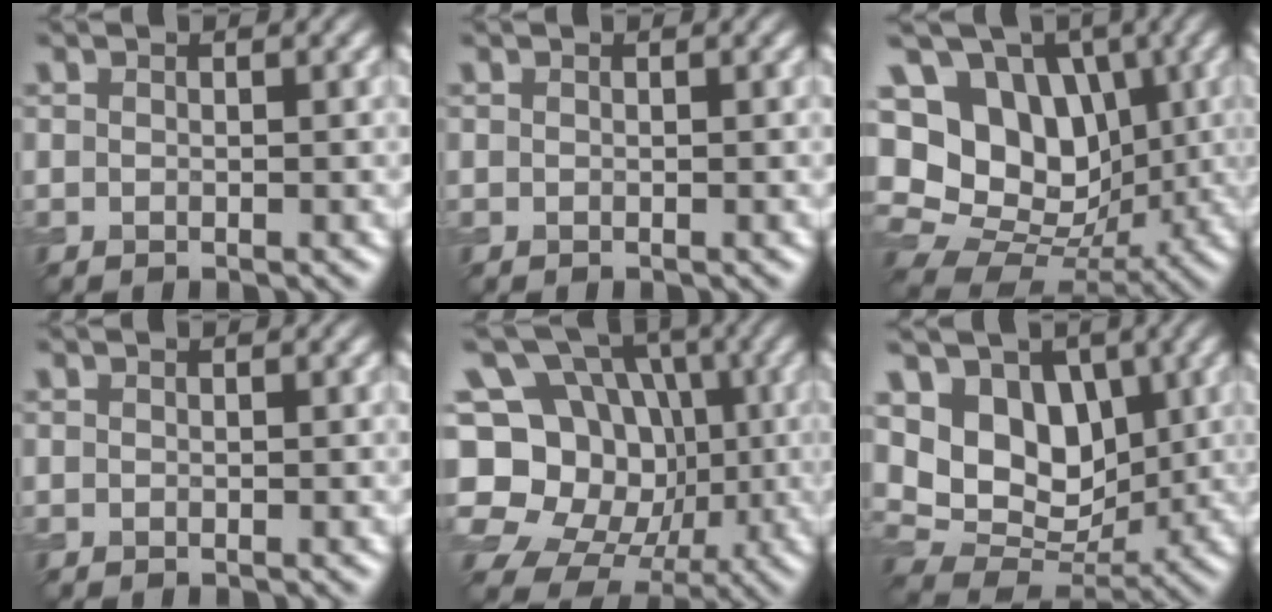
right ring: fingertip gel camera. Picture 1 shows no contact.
{"total": 0.0}
{"total": 13.3, "force": [3.0, 10.5, 7.6], "torque": [-0.153, 0.043, 0.035]}
{"total": 0.0}
{"total": 16.9, "force": [-1.3, 14.6, 8.5], "torque": [-0.190, 0.031, -0.041]}
{"total": 7.9, "force": [2.6, 5.9, 4.6], "torque": [-0.080, -0.016, 0.037]}